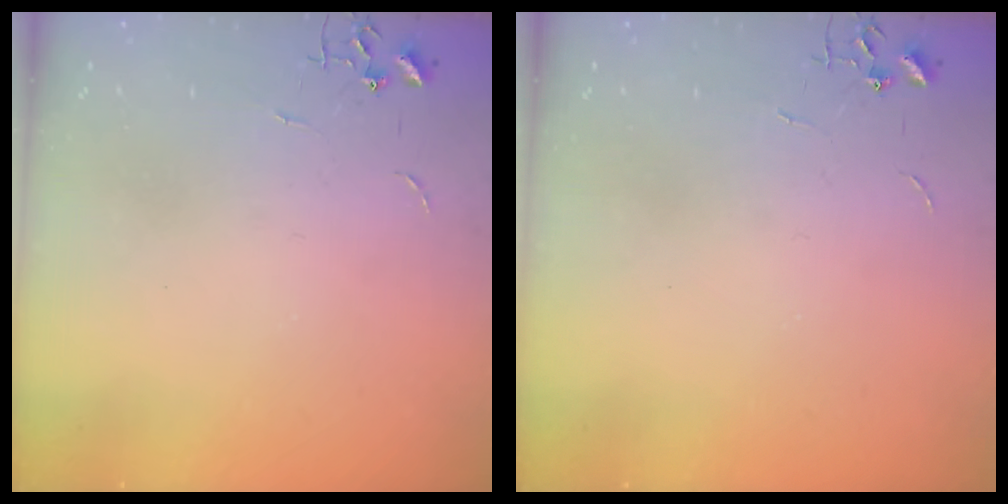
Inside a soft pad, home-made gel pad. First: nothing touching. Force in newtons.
{"total": 0.0}